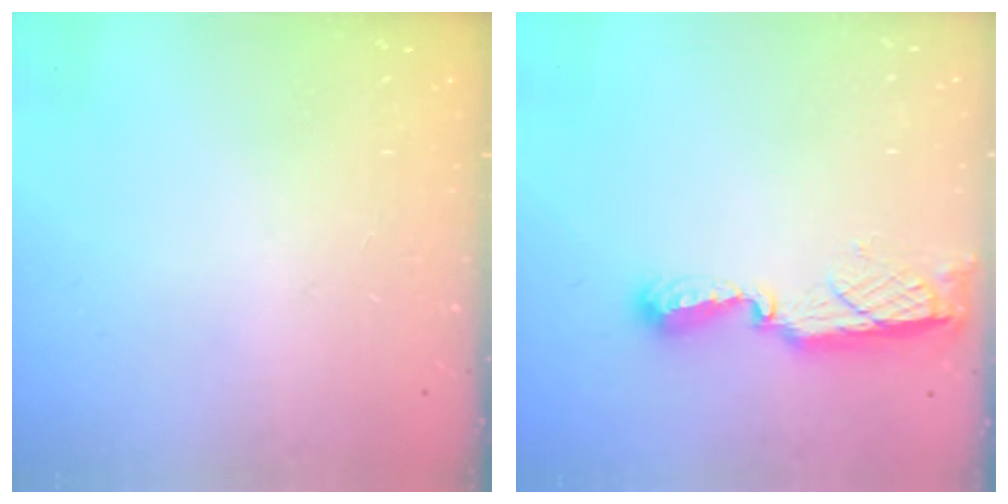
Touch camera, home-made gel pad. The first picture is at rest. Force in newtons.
{"total": 7.6, "press": 7.6, "slide": 0.2}